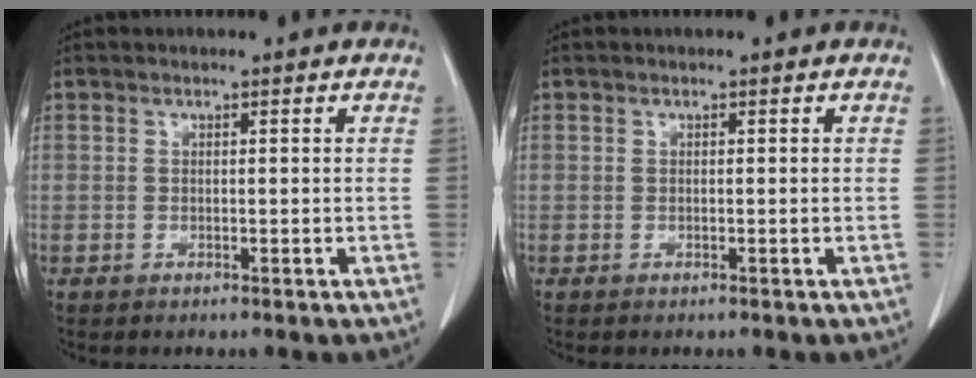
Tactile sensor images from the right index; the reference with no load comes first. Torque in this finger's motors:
{"motor_torque": [0.07, -0.06, -0.02, 0.01]}